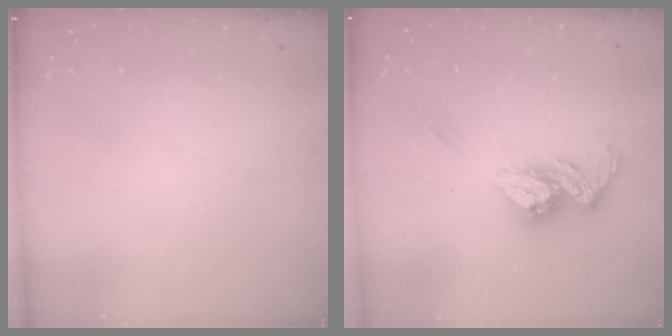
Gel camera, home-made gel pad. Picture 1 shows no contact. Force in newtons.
{"total": 12.0, "press": 12.0, "slide": 1.1}